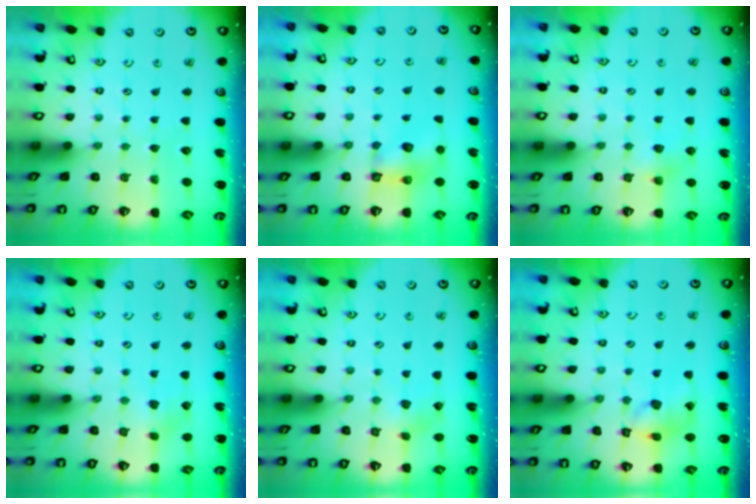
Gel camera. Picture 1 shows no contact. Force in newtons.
{"total": 6.6, "press": 6.6, "slide": 0.2}
{"total": 4.6, "press": 4.5, "slide": 0.9}
{"total": 2.7, "press": 2.7, "slide": 0.4}
{"total": 2.0, "press": 2.0, "slide": 0.1}
{"total": 12.1, "press": 12.0, "slide": 1.8}